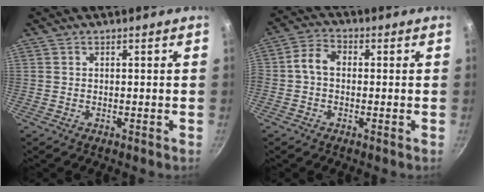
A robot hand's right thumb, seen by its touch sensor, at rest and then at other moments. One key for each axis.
{"total": 4.9, "fx": -0.2, "fy": 3.5, "fz": 3.5, "tx": -0.065, "ty": 0.021, "tz": -0.018}